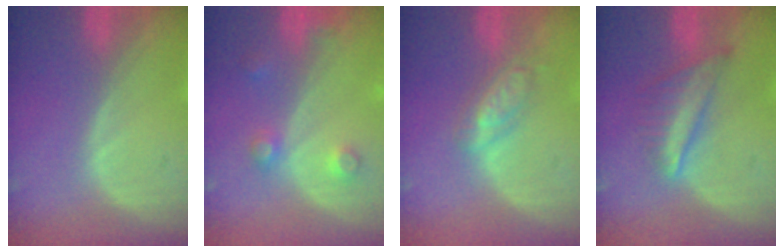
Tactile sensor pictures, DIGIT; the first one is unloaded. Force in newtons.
{"total": 3.6, "press": 3.6, "slide": 0.2}
{"total": 4.6, "press": 4.5, "slide": 1.2}
{"total": 6.2, "press": 5.9, "slide": 2.0}